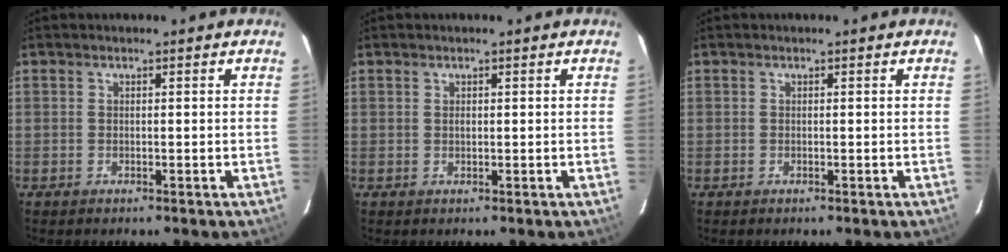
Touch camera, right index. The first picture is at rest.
{"total": 0.5, "force": [0.2, 0.4, 0.3], "torque": [-0.006, 0.001, 0.006]}
{"total": 0.0}